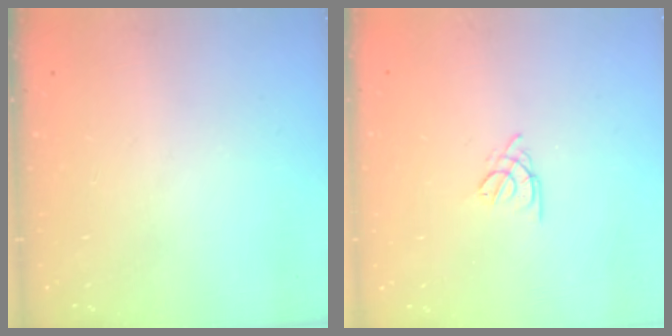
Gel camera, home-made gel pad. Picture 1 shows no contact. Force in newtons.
{"total": 3.4, "press": 3.3, "slide": 0.6}